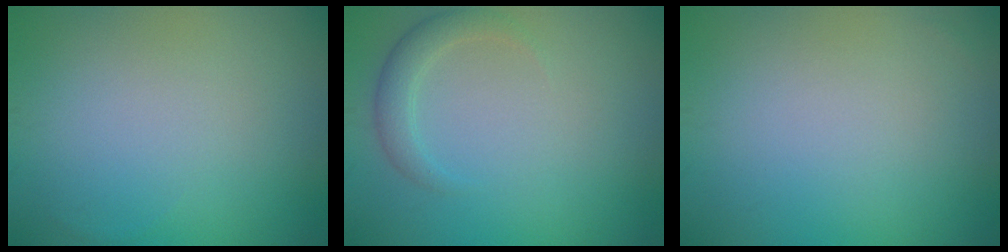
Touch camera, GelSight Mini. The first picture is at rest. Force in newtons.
{"total": 2.0, "press": 2.0, "slide": 0.2}
{"total": 0.0}